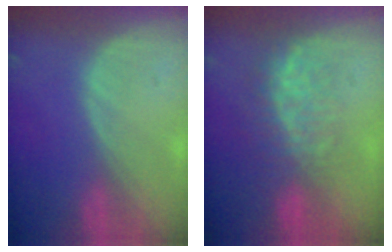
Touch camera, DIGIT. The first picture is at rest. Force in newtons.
{"total": 8.1, "press": 7.5, "slide": 3.0}